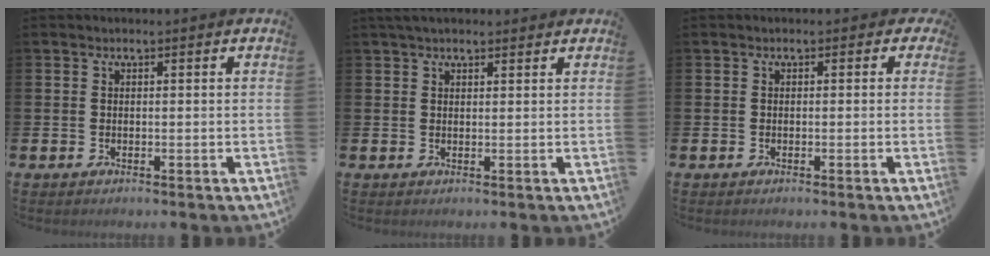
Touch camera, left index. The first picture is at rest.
{"total": 2.3, "force": [2.0, 0.8, 0.8], "torque": [-0.007, -0.001, 0.035]}
{"total": 1.0, "force": [-0.4, 0.8, 0.4], "torque": [-0.007, 0.008, -0.011]}